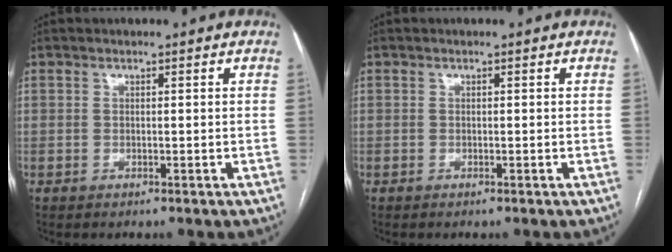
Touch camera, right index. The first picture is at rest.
{"total": 0.0}